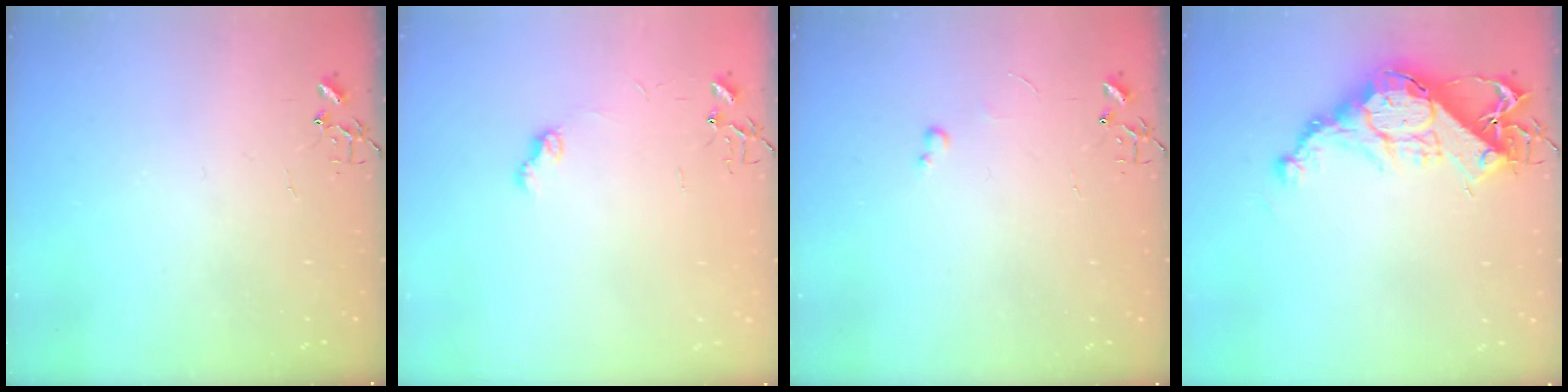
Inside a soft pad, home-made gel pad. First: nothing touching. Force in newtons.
{"total": 6.9, "press": 6.9, "slide": 0.7}
{"total": 2.6, "press": 2.6, "slide": 0.4}
{"total": 15.7, "press": 15.7, "slide": 1.1}